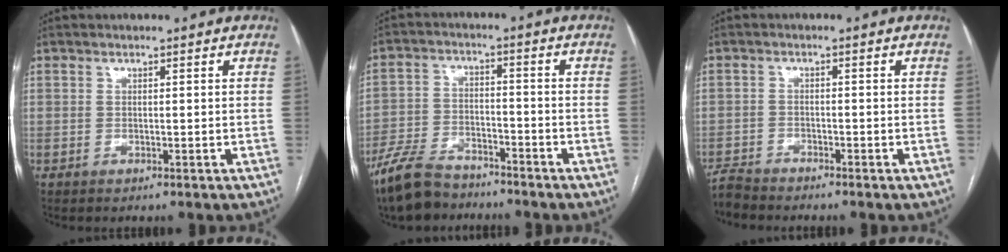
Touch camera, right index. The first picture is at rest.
{"total": 9.0, "force": [-7.6, 3.4, 3.5], "torque": [-0.083, -0.012, -0.144]}
{"total": 2.9, "force": [-2.9, 0.0, 0.0], "torque": [0.002, -0.015, -0.057]}